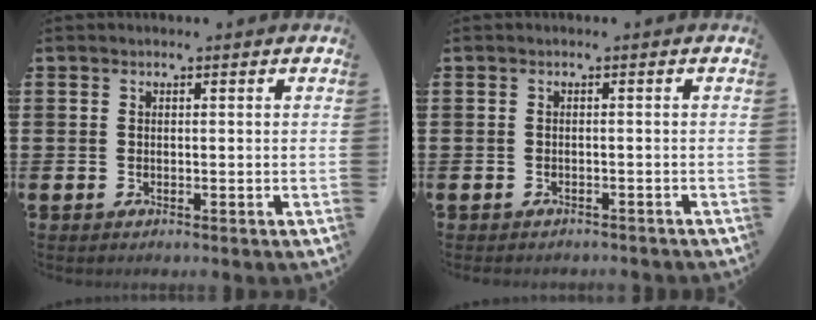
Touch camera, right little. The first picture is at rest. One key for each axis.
{"total": 0.7, "fx": -0.7, "fy": 0.1, "fz": 0.0, "tx": -0.002, "ty": -0.001, "tz": -0.014}